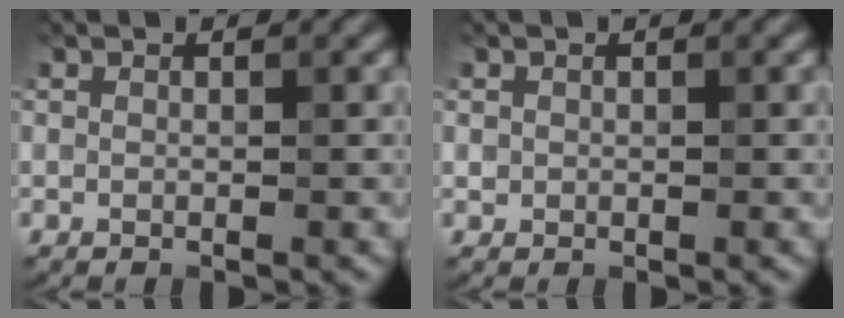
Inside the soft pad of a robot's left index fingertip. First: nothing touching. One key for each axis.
{"total": 0.5, "fx": 0.1, "fy": 0.5, "fz": 0.0, "tx": 0.006, "ty": -0.003, "tz": 0.002}